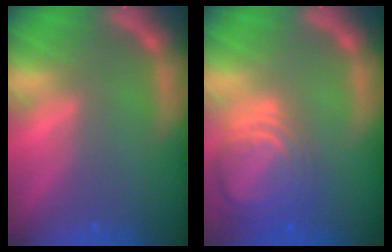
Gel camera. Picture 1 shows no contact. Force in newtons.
{"total": 8.0}